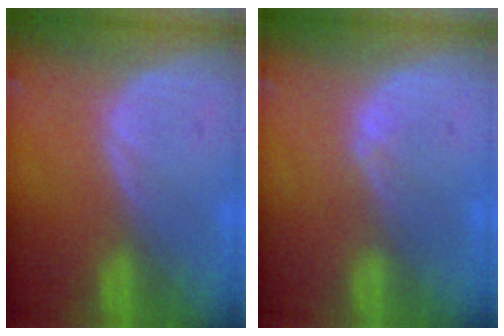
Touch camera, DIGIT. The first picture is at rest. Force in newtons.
{"total": 0.7, "press": 0.7, "slide": 0.3}